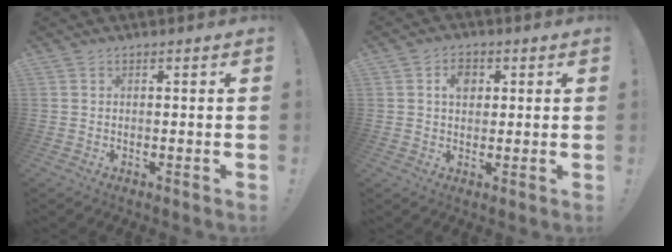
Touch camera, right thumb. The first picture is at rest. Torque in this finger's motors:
{"motor_torque": [0.68, 0.59, 0.02, -0.01, -0.01]}